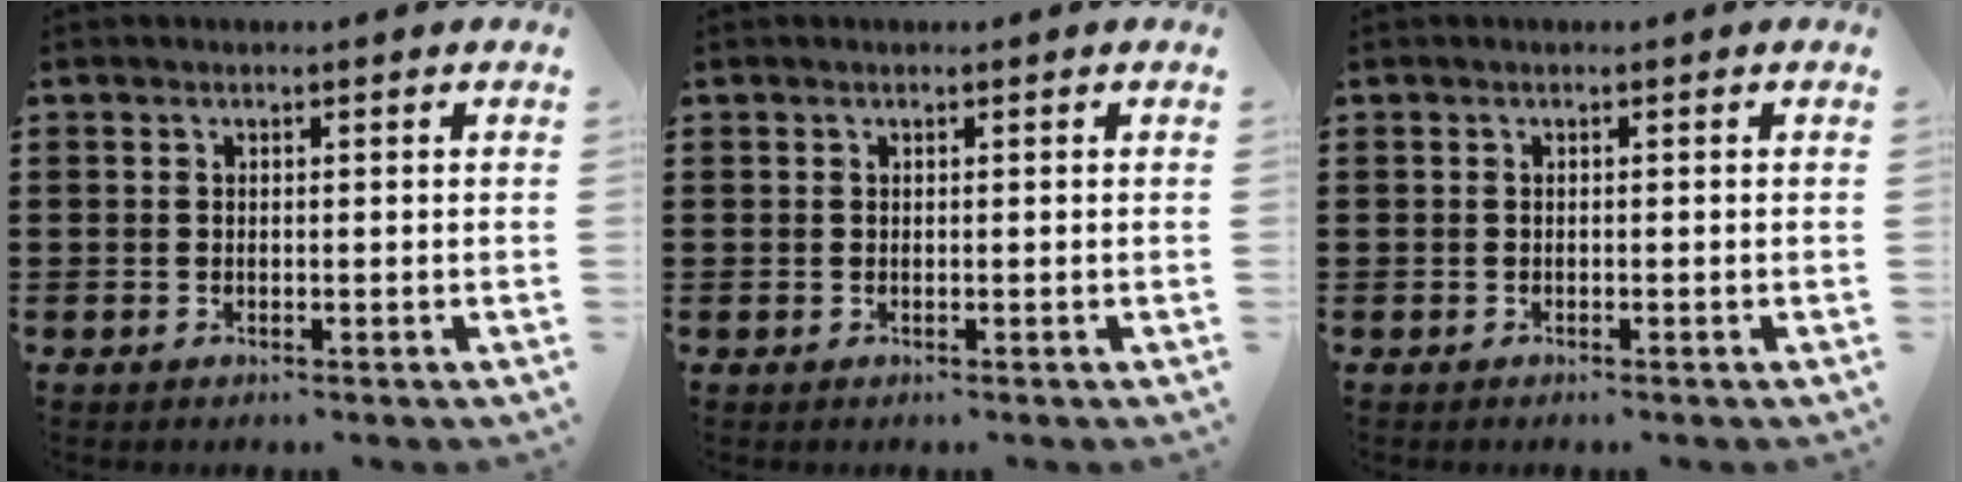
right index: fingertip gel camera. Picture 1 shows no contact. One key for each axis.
{"total": 0.0}
{"total": 0.0}